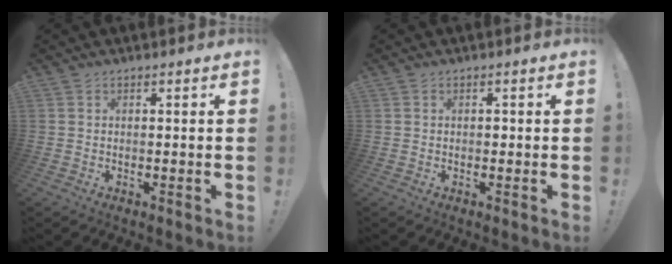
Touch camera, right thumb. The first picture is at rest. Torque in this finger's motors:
{"motor_torque": [0.09, -0.01, 0.17, -0.04, 0.00]}